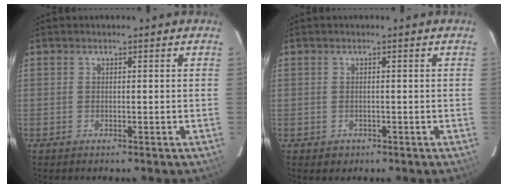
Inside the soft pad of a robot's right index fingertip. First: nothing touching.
{"total": 1.3, "force": [-0.5, 1.2, 0.2], "torque": [-0.002, 0.004, -0.002]}